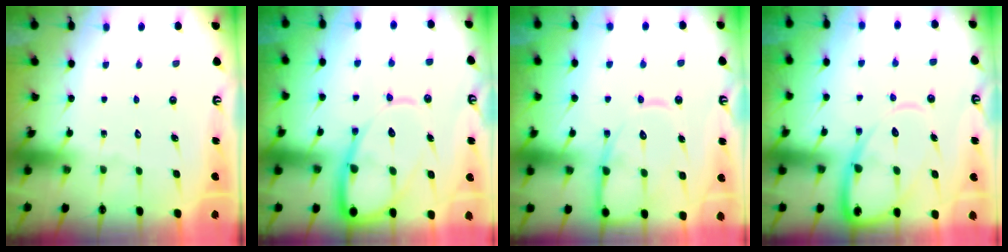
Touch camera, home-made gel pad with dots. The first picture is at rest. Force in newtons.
{"total": 14.8, "press": 14.7, "slide": 1.5}
{"total": 12.7, "press": 12.6, "slide": 1.3}
{"total": 12.7, "press": 12.6, "slide": 1.4}